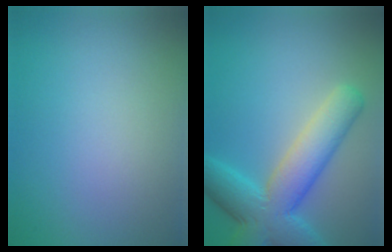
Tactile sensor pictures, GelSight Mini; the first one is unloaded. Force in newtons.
{"total": 7.8, "press": 7.8, "slide": 0.3}